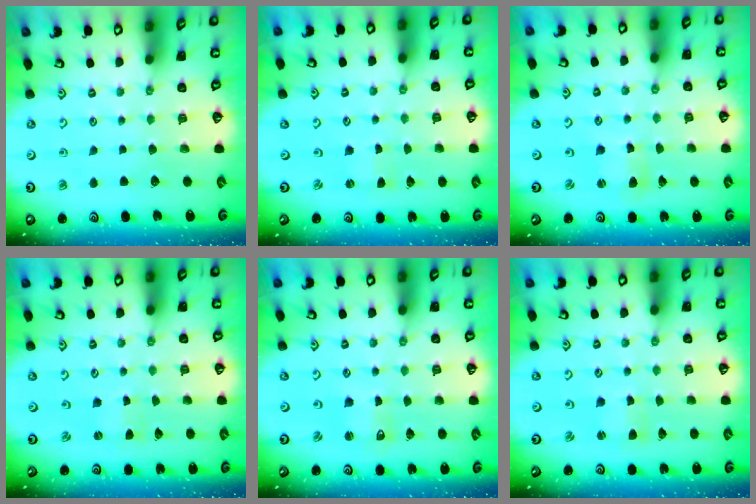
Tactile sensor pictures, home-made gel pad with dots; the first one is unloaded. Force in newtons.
{"total": 0.0}
{"total": 2.6, "press": 2.5, "slide": 0.3}
{"total": 0.0}
{"total": 1.7, "press": 1.6, "slide": 0.3}
{"total": 1.7, "press": 1.7, "slide": 0.3}